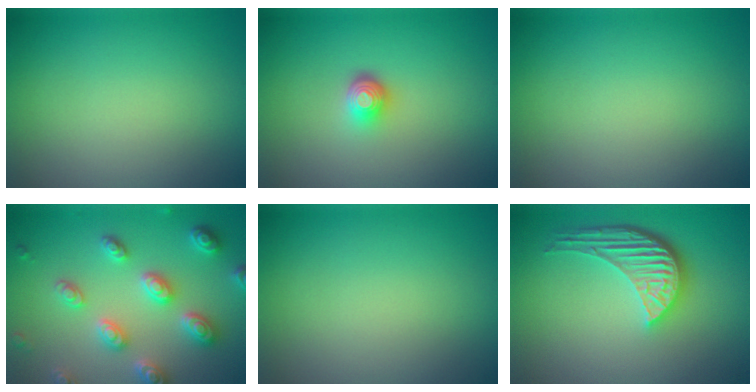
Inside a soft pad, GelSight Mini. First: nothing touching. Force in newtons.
{"total": 2.2, "press": 1.5, "slide": 1.6}
{"total": 0.0}
{"total": 5.2, "press": 5.0, "slide": 1.2}
{"total": 0.0}
{"total": 5.2, "press": 3.9, "slide": 3.5}